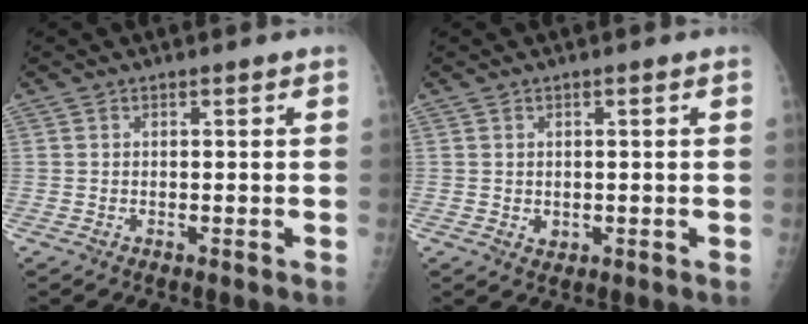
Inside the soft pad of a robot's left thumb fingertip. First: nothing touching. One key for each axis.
{"total": 1.6, "fx": 0.0, "fy": 1.3, "fz": 1.0, "tx": -0.009, "ty": -0.001, "tz": 0.005}